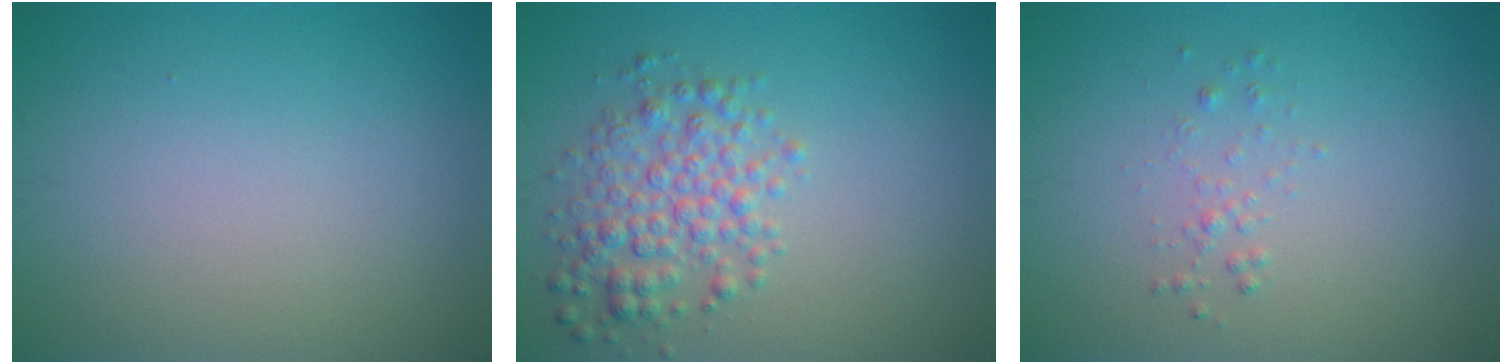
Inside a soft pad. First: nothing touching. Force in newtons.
{"total": 3.9, "press": 3.9, "slide": 0.1}
{"total": 0.9, "press": 0.9, "slide": 0.0}